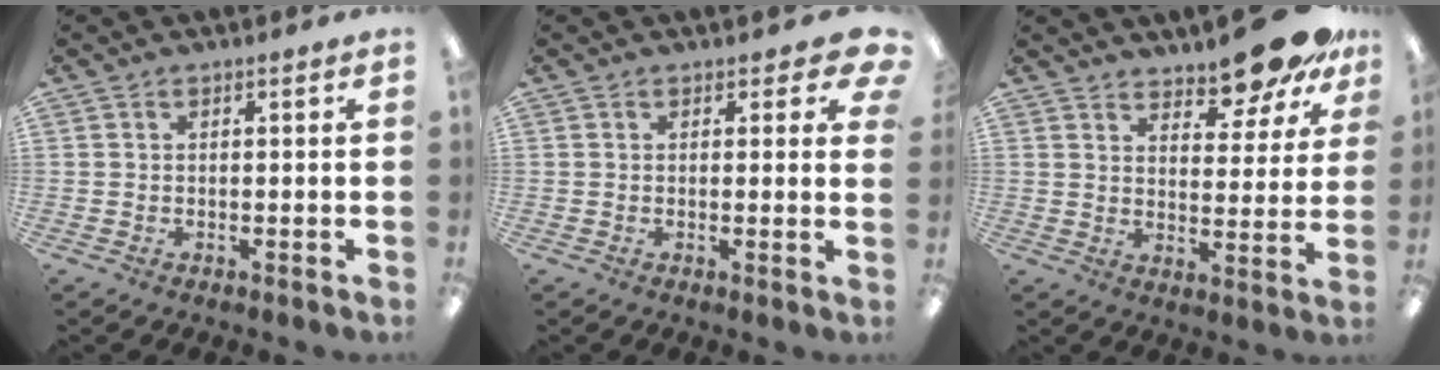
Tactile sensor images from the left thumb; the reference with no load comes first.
{"total": 4.0, "force": [1.8, 2.0, 2.9], "torque": [-0.027, -0.005, 0.027]}
{"total": 11.9, "force": [10.6, 3.1, 4.4], "torque": [-0.049, -0.083, 0.189]}